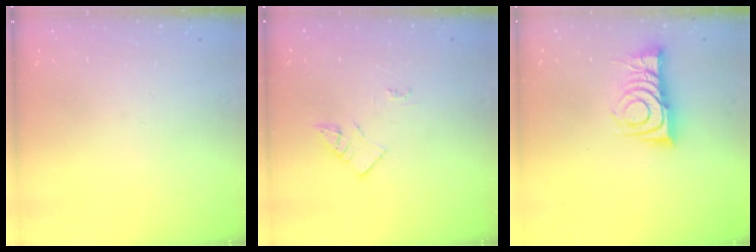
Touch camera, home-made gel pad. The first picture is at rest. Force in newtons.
{"total": 3.0, "press": 3.0, "slide": 0.4}
{"total": 11.2, "press": 11.2, "slide": 0.5}